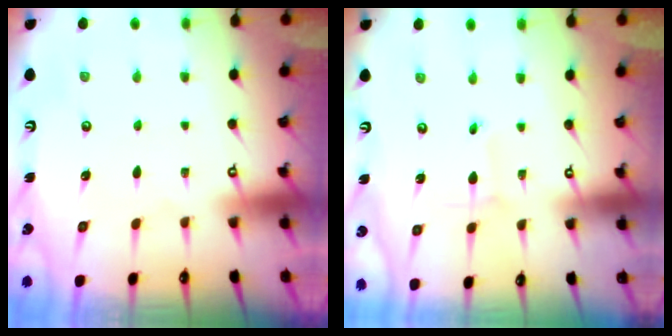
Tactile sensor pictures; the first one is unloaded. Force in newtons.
{"total": 1.8, "press": 1.8, "slide": 0.1}